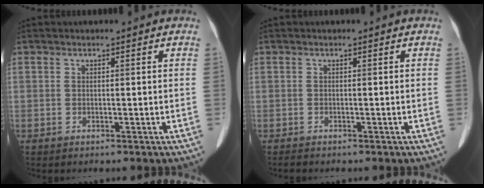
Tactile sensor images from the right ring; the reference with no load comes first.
{"total": 0.7, "force": [-0.7, 0.1, 0.2], "torque": [-0.010, -0.002, -0.010]}